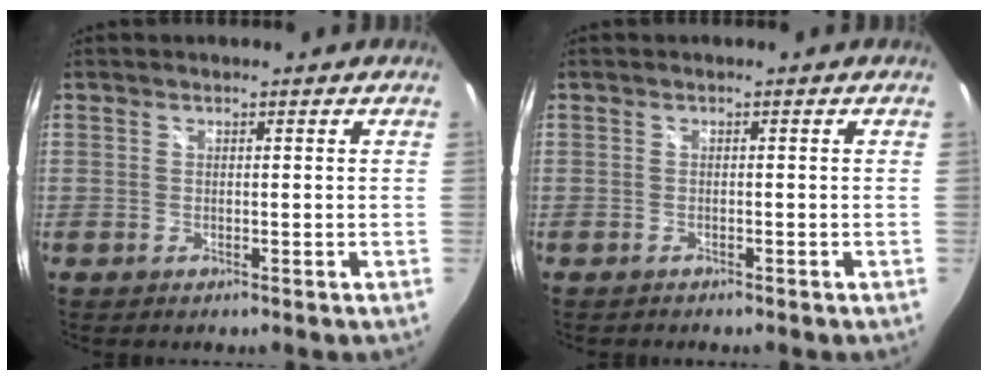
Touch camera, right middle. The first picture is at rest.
{"total": 0.8, "force": [-0.7, 0.3, 0.1], "torque": [-0.005, -0.001, -0.012]}